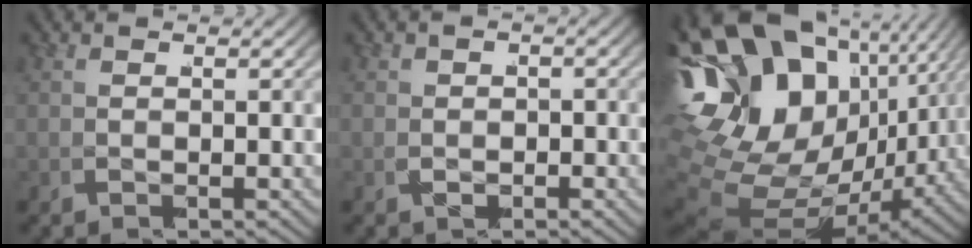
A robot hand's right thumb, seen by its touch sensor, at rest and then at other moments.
{"total": 1.4, "force": [-0.7, 1.2, -0.1], "torque": [-0.015, -0.008, -0.006]}
{"total": 21.5, "force": [-1.5, 15.8, 14.5], "torque": [-0.285, -0.047, -0.018]}